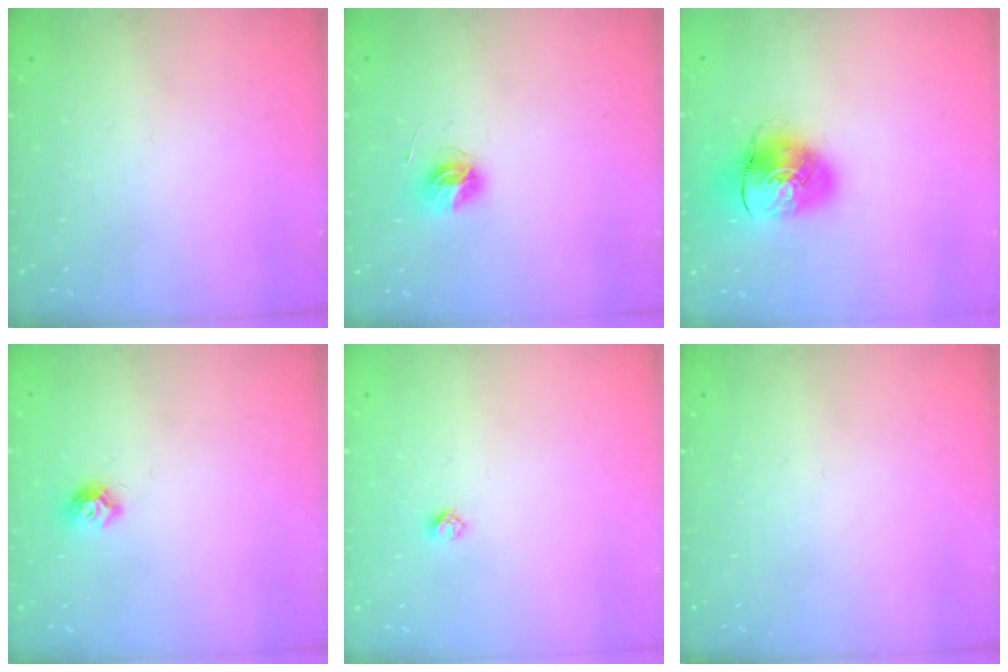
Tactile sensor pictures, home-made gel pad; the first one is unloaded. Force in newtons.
{"total": 5.6, "press": 5.6, "slide": 0.6}
{"total": 9.7, "press": 9.6, "slide": 1.4}
{"total": 7.1, "press": 7.1, "slide": 0.8}
{"total": 2.4, "press": 2.4, "slide": 0.2}
{"total": 0.0}